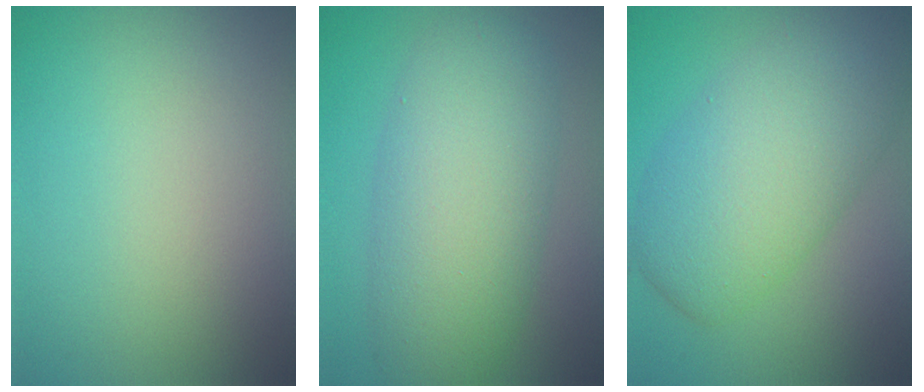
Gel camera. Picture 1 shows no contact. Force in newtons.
{"total": 8.2, "press": 8.2, "slide": 0.2}
{"total": 8.6, "press": 8.5, "slide": 0.5}